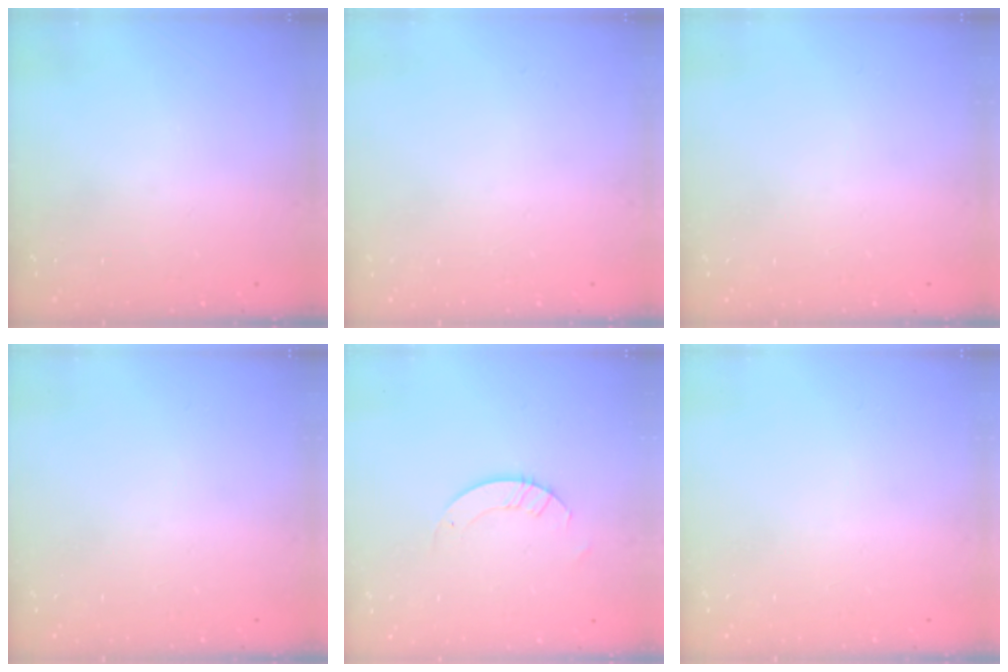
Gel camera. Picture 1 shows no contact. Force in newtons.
{"total": 0.0}
{"total": 0.0}
{"total": 0.0}
{"total": 2.6, "press": 2.6, "slide": 0.2}
{"total": 0.0}